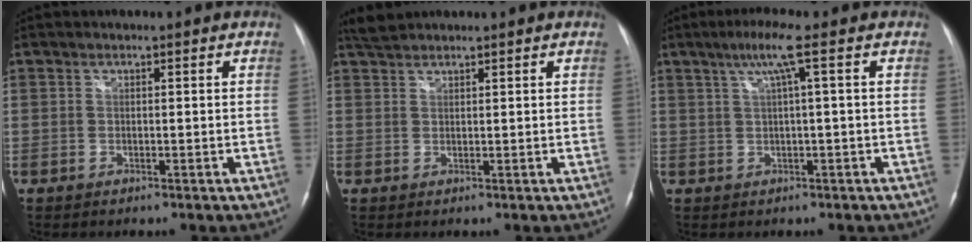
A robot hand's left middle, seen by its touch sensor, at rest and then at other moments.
{"total": 2.2, "force": [2.2, 0.1, 0.3], "torque": [-0.014, 0.012, 0.046]}
{"total": 4.6, "force": [1.7, -1.0, 4.1], "torque": [-0.084, 0.014, 0.034]}